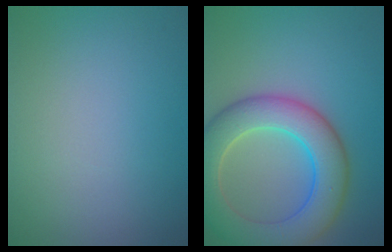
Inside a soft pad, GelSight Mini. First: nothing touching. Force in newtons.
{"total": 8.5, "press": 8.4, "slide": 0.5}